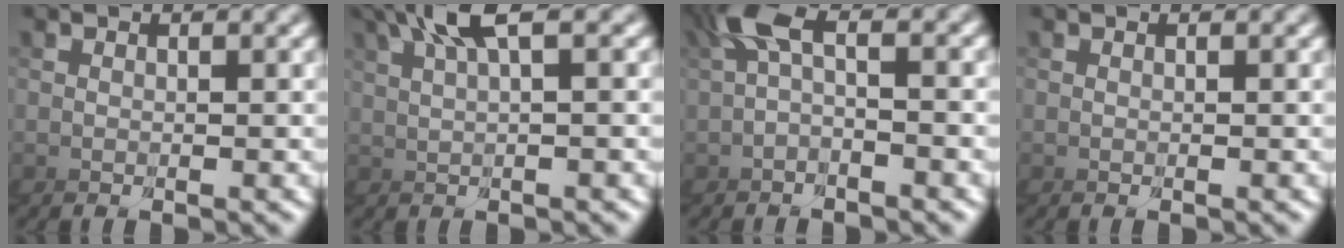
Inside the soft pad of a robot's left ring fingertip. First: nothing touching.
{"total": 3.0, "force": [1.6, -0.8, 2.4], "torque": [-0.068, 0.013, 0.027]}
{"total": 1.7, "force": [-0.6, 0.2, 1.6], "torque": [-0.069, 0.005, -0.005]}
{"total": 0.0}